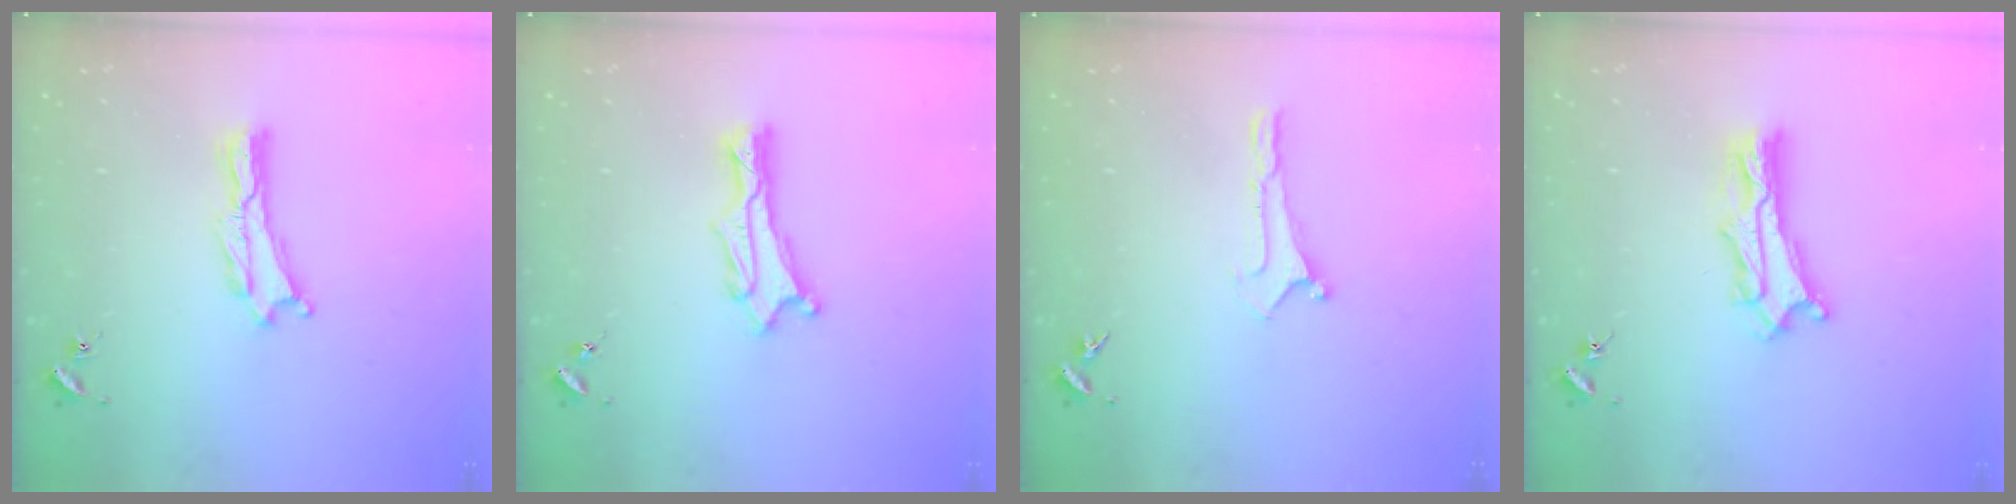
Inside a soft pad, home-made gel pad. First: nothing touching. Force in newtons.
{"total": 1.3, "press": 1.2, "slide": 0.1}
{"total": 0.0}
{"total": 4.4, "press": 4.4, "slide": 0.3}